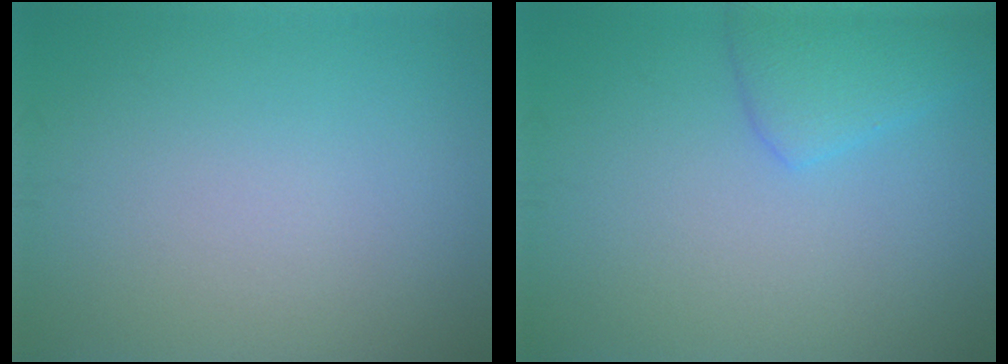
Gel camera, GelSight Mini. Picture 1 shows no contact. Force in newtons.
{"total": 2.8, "press": 2.7, "slide": 0.2}